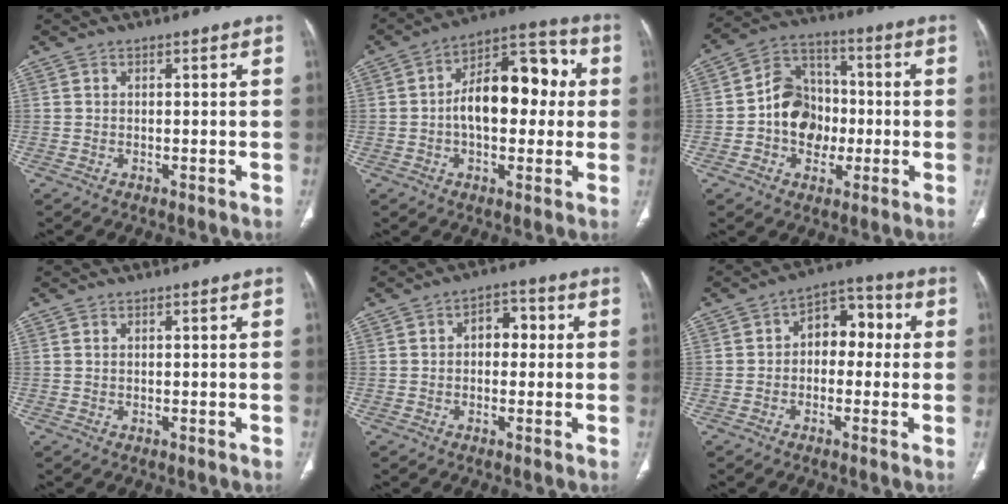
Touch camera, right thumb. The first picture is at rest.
{"total": 16.0, "force": [0.9, 9.1, 13.2], "torque": [-0.169, 0.038, 0.004]}
{"total": 12.2, "force": [-1.6, 10.0, 6.9], "torque": [-0.073, 0.032, -0.033]}
{"total": 0.0}
{"total": 5.1, "force": [0.5, 3.5, 3.7], "torque": [-0.032, 0.018, 0.000]}
{"total": 8.5, "force": [0.4, 5.8, 6.2], "torque": [-0.051, 0.034, -0.006]}